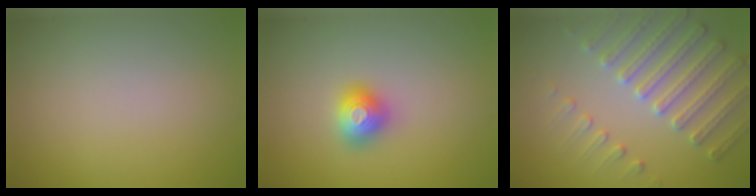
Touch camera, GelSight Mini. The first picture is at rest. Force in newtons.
{"total": 2.0, "press": 2.0, "slide": 0.1}
{"total": 4.0, "press": 3.9, "slide": 0.2}